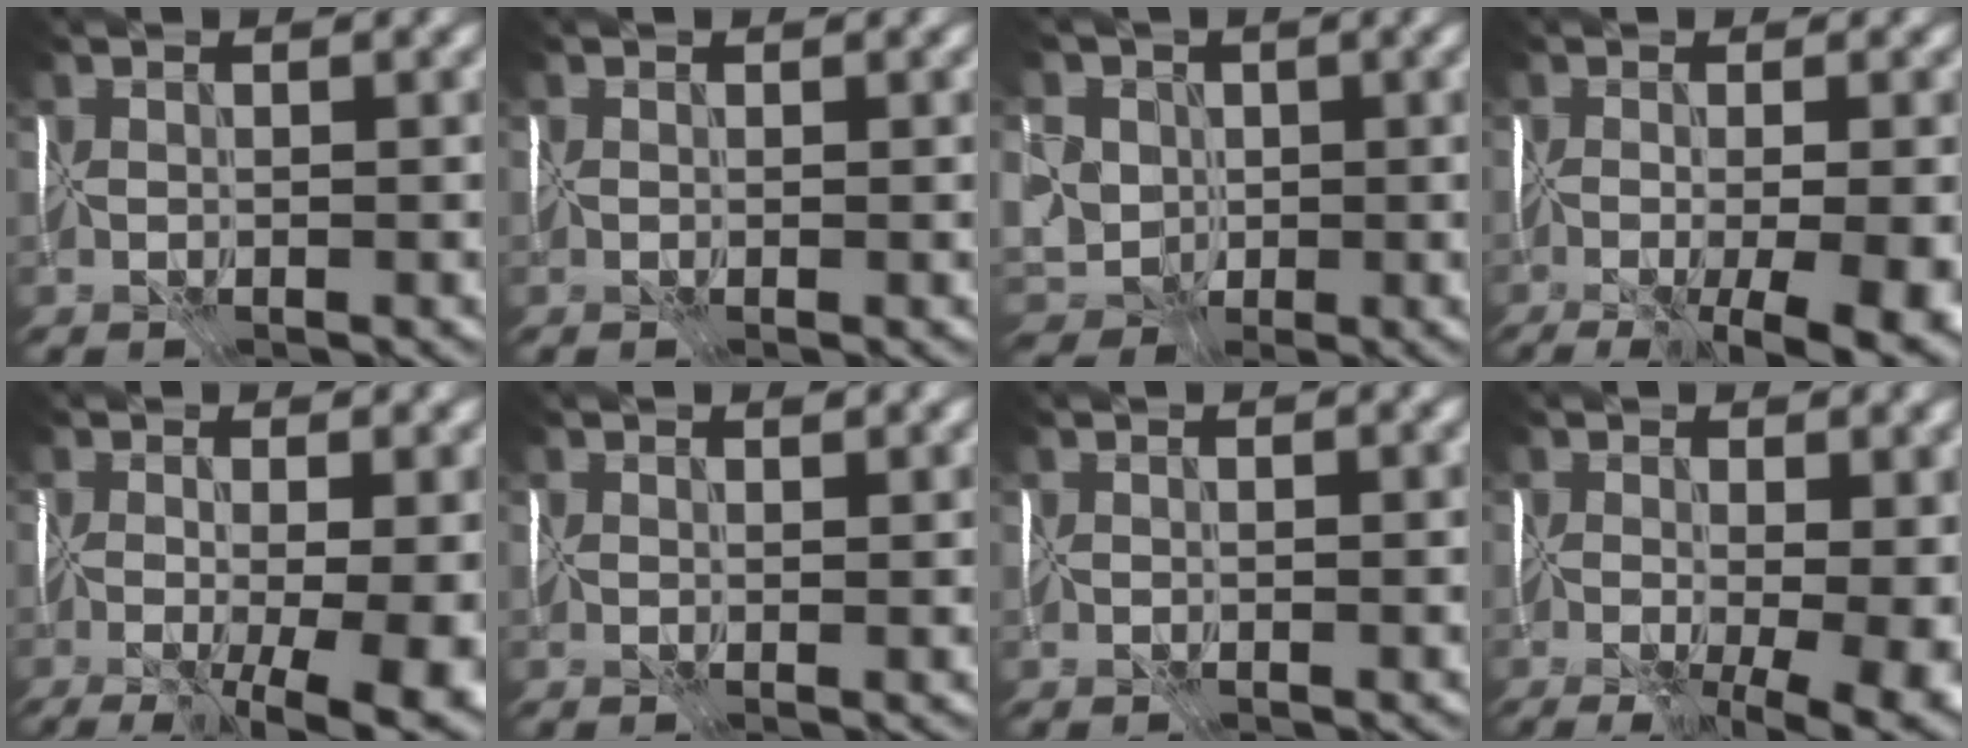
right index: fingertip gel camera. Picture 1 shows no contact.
{"total": 0.7, "force": [0.1, 0.2, 0.6], "torque": [-0.009, 0.002, 0.001]}
{"total": 7.3, "force": [0.7, 6.6, 3.1], "torque": [-0.051, 0.013, -0.017]}
{"total": 11.0, "force": [-3.9, 3.4, 9.7], "torque": [-0.143, -0.026, -0.026]}
{"total": 11.3, "force": [-2.8, 4.0, 10.2], "torque": [-0.147, -0.032, -0.013]}
{"total": 1.6, "force": [1.2, 0.4, 0.9], "torque": [-0.011, 0.007, 0.024]}
{"total": 0.0}
{"total": 11.5, "force": [-1.6, 5.5, 10.0], "torque": [-0.120, -0.027, 0.003]}